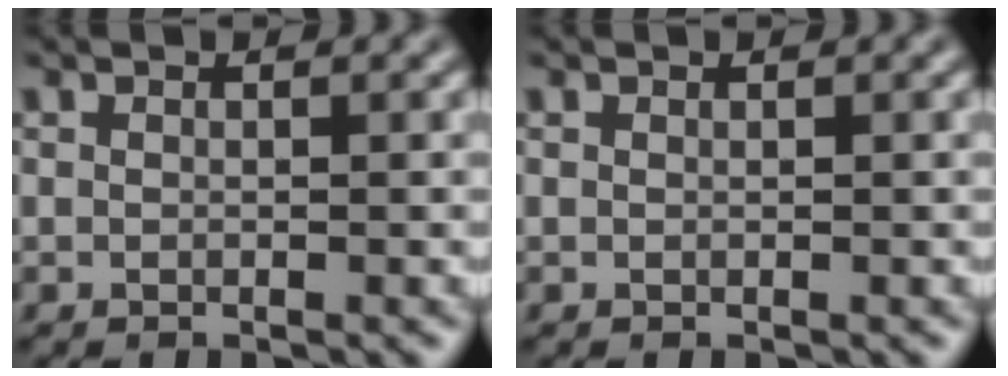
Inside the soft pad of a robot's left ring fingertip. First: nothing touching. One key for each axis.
{"total": 0.0}